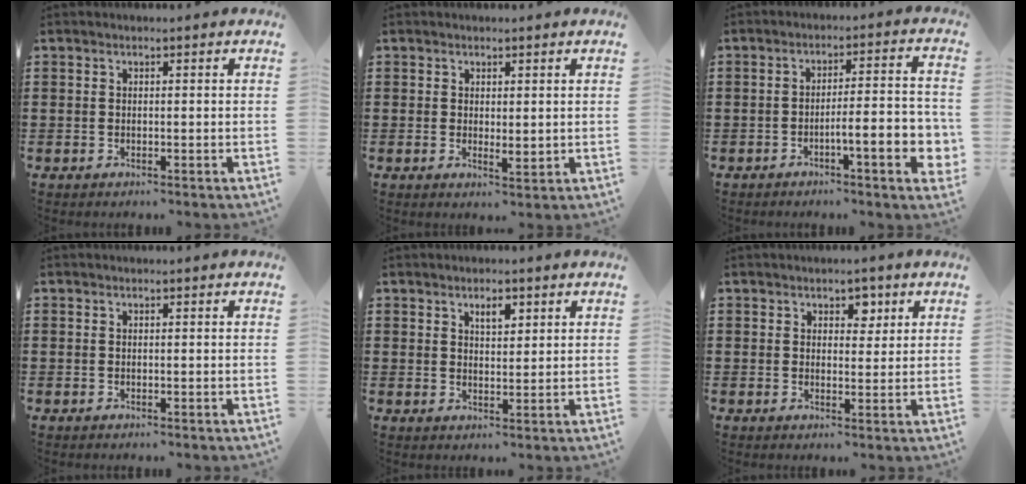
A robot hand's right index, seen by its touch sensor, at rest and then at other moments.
{"total": 1.3, "force": [0.6, 0.6, 1.0], "torque": [-0.019, 0.001, 0.012]}
{"total": 8.1, "force": [-2.8, 1.4, 7.5], "torque": [-0.113, -0.003, -0.047]}
{"total": 0.0}
{"total": 2.7, "force": [1.7, 1.1, 1.8], "torque": [-0.023, -0.004, 0.026]}
{"total": 2.7, "force": [1.6, 2.0, 1.0], "torque": [-0.013, 0.003, 0.025]}